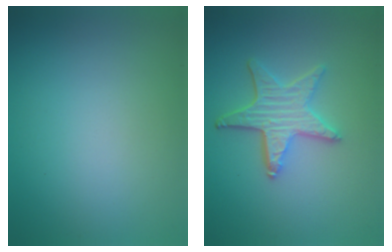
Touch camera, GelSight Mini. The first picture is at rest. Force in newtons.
{"total": 4.4, "press": 3.7, "slide": 2.4}